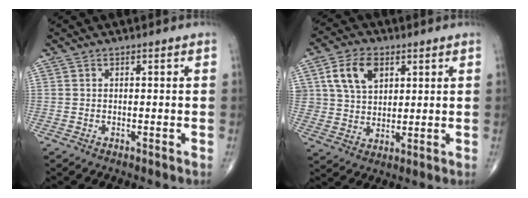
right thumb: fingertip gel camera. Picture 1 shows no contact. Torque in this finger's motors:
{"motor_torque": [1.23, 1.15, 0.71, 0.21, 0.05]}